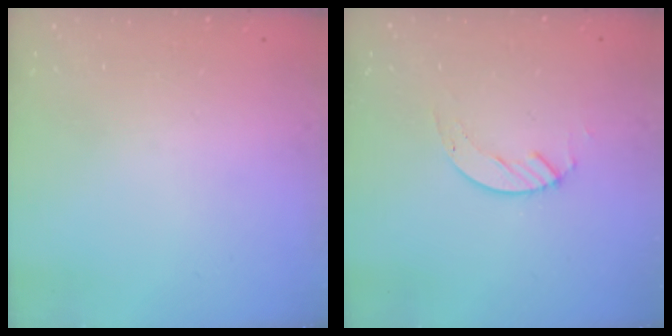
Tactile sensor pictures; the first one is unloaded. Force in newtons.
{"total": 2.7, "press": 2.7, "slide": 0.2}